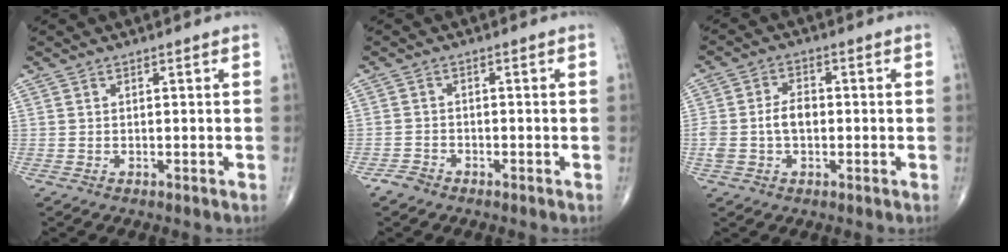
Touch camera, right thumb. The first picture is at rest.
{"total": 2.0, "force": [-1.6, 1.1, 0.4], "torque": [-0.009, 0.007, -0.030]}
{"total": 6.2, "force": [-0.5, 4.0, 4.7], "torque": [-0.099, 0.020, -0.009]}